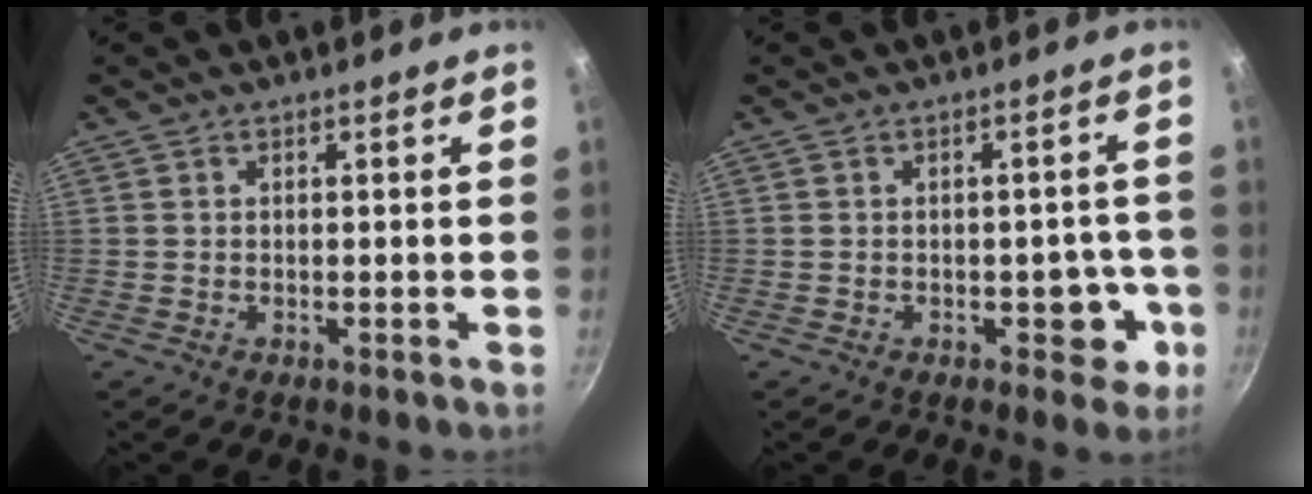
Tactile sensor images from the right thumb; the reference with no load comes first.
{"total": 6.0, "force": [-2.0, 3.7, 4.2], "torque": [-0.010, 0.017, -0.024]}